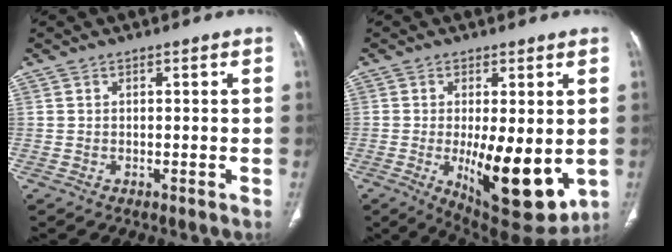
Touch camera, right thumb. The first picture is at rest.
{"total": 15.3, "force": [-2.5, 5.6, 14.0], "torque": [-0.201, -0.032, -0.020]}